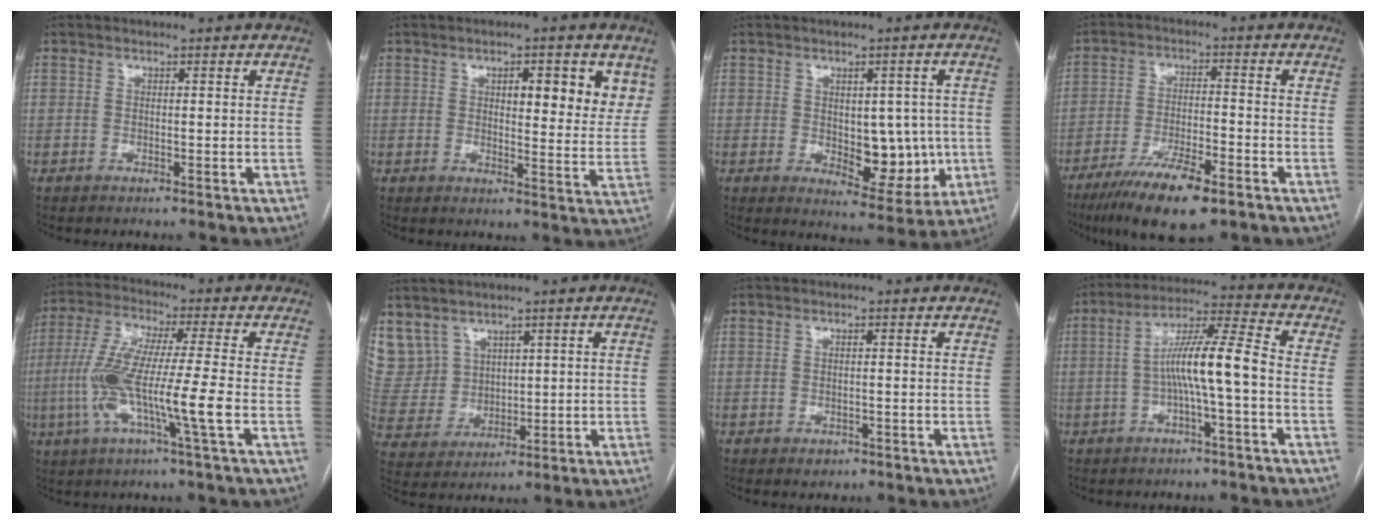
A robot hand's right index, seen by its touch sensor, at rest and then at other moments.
{"total": 8.5, "force": [4.1, 2.8, 7.0], "torque": [-0.077, -0.005, 0.049]}
{"total": 9.1, "force": [-0.7, 5.0, 7.5], "torque": [-0.080, 0.006, 0.007]}
{"total": 11.6, "force": [-7.6, 2.3, 8.4], "torque": [-0.146, -0.023, -0.127]}
{"total": 12.6, "force": [-3.0, -0.2, 12.3], "torque": [-0.254, -0.007, -0.065]}
{"total": 11.0, "force": [6.2, 8.8, 2.0], "torque": [-0.073, 0.043, 0.158]}
{"total": 1.3, "force": [-0.6, 1.0, 0.4], "torque": [-0.004, 0.003, -0.003]}
{"total": 9.5, "force": [-1.6, 0.1, 9.3], "torque": [-0.168, 0.025, -0.033]}